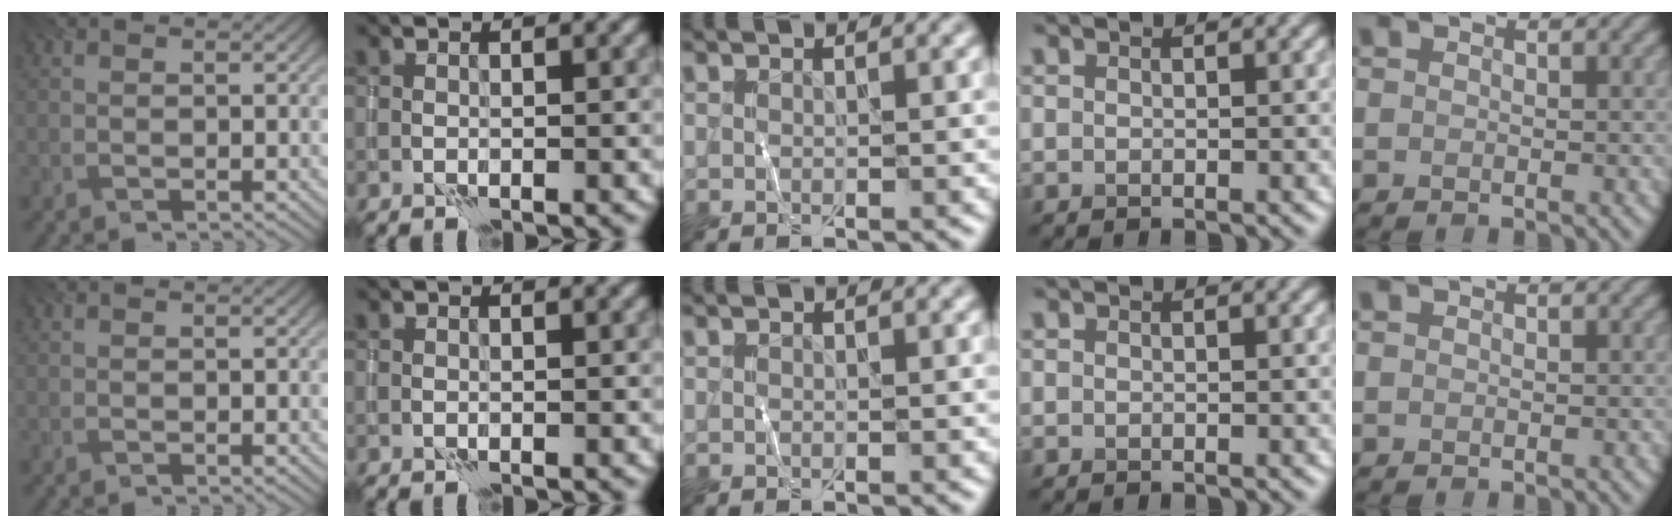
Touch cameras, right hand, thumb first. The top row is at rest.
{}